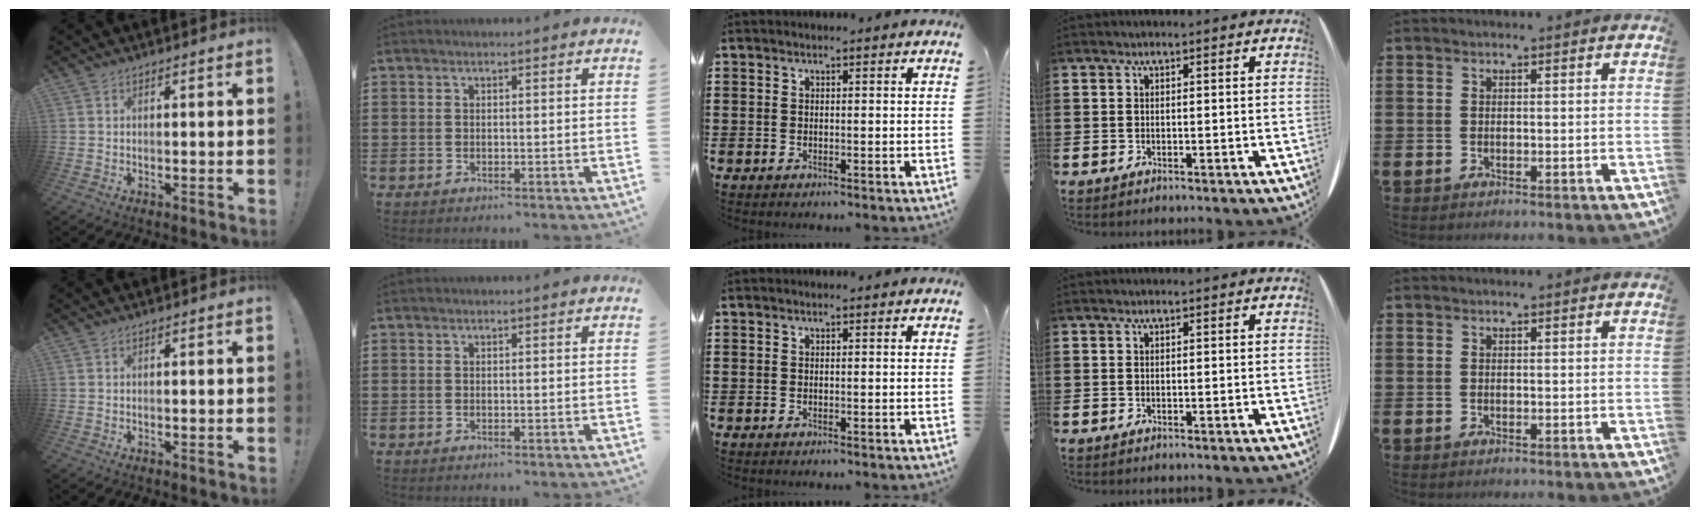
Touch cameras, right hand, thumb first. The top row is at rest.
{}